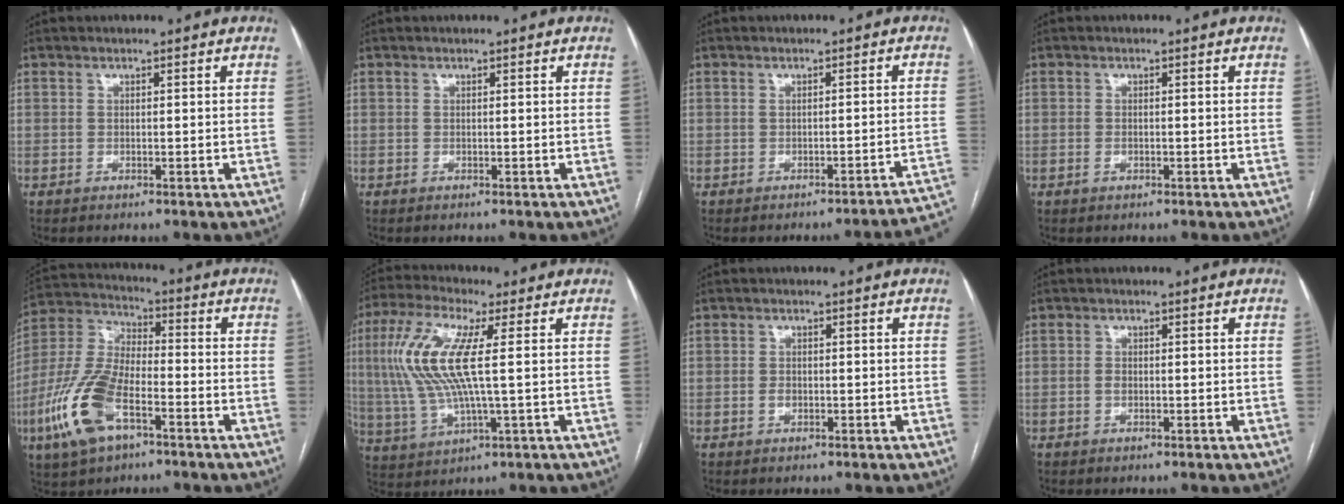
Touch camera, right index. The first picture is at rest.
{"total": 0.0}
{"total": 6.4, "force": [-5.6, -0.5, 3.1], "torque": [-0.011, 0.007, -0.058]}
{"total": 1.0, "force": [-0.4, 0.6, 0.7], "torque": [-0.017, 0.000, -0.005]}
{"total": 14.6, "force": [-6.4, 6.1, 11.7], "torque": [-0.272, -0.001, -0.122]}
{"total": 12.6, "force": [1.9, 2.3, 12.2], "torque": [-0.286, 0.014, 0.034]}
{"total": 1.3, "force": [-0.4, 0.8, 1.0], "torque": [-0.019, 0.002, -0.006]}
{"total": 1.2, "force": [-0.3, 0.7, 0.9], "torque": [-0.017, 0.002, -0.005]}